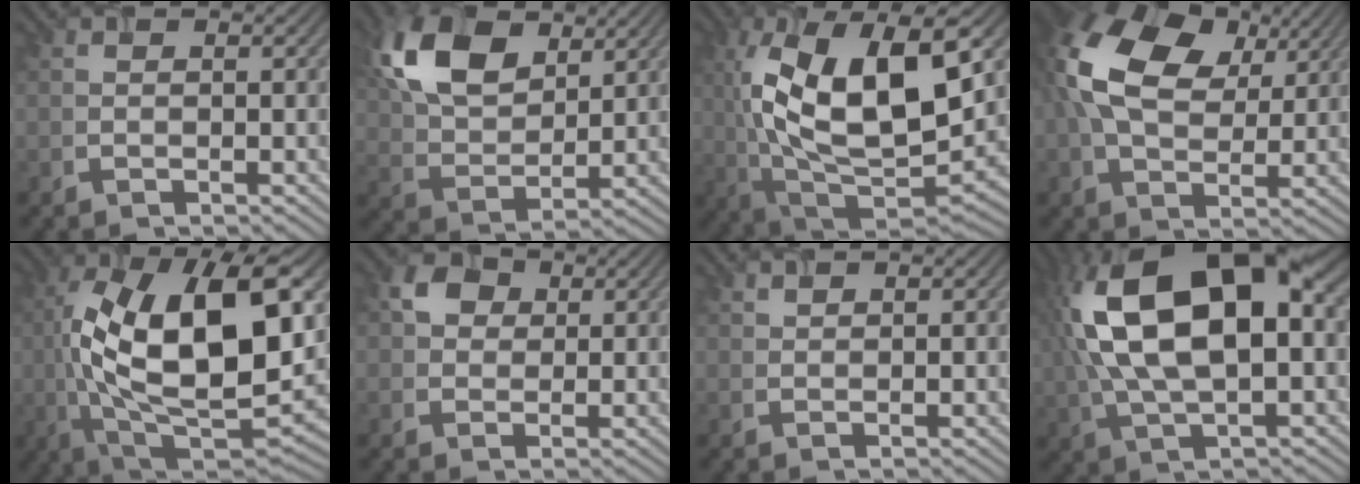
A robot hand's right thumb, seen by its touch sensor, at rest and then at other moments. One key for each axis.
{"total": 11.4, "fx": 5.1, "fy": 6.8, "fz": 7.6, "tx": -0.191, "ty": 0.023, "tz": 0.107}
{"total": 16.4, "fx": 2.8, "fy": 7.8, "fz": 14.2, "tx": -0.278, "ty": -0.004, "tz": 0.055}
{"total": 15.7, "fx": 4.8, "fy": 9.9, "fz": 11.2, "tx": -0.233, "ty": 0.021, "tz": 0.089}
{"total": 18.6, "fx": 2.0, "fy": 8.8, "fz": 16.2, "tx": -0.306, "ty": 0.011, "tz": 0.030}
{"total": 3.5, "fx": 1.0, "fy": 3.1, "fz": 1.5, "tx": -0.028, "ty": 0.010, "tz": 0.017}
{"total": 0.8, "fx": 0.8, "fy": 0.1, "fz": 0.2, "tx": -0.010, "ty": 0.006, "tz": 0.023}
{"total": 17.3, "fx": 2.7, "fy": 9.3, "fz": 14.3, "tx": -0.296, "ty": 0.003, "tz": 0.058}